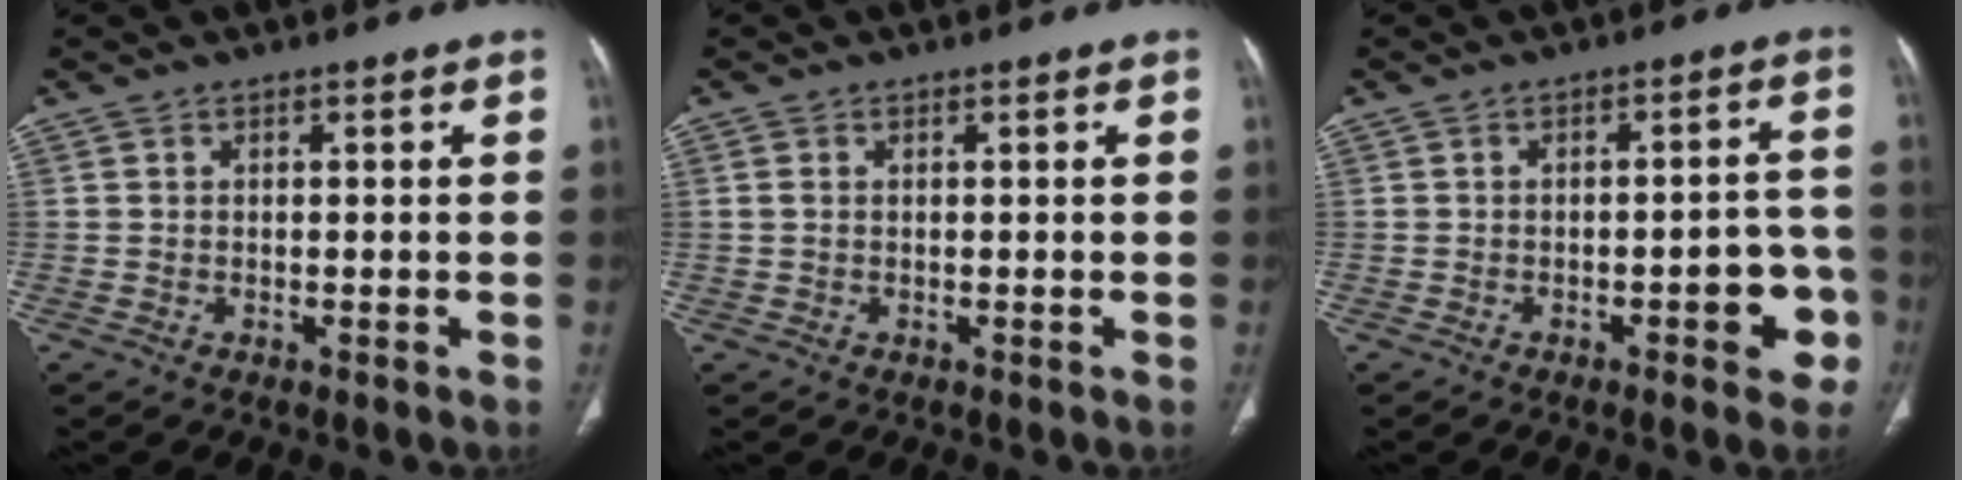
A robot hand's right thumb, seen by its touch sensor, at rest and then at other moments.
{"total": 1.0, "force": [0.2, 0.6, 0.7], "torque": [-0.022, 0.004, 0.005]}
{"total": 7.7, "force": [-3.2, 3.0, 6.4], "torque": [-0.054, 0.028, -0.037]}